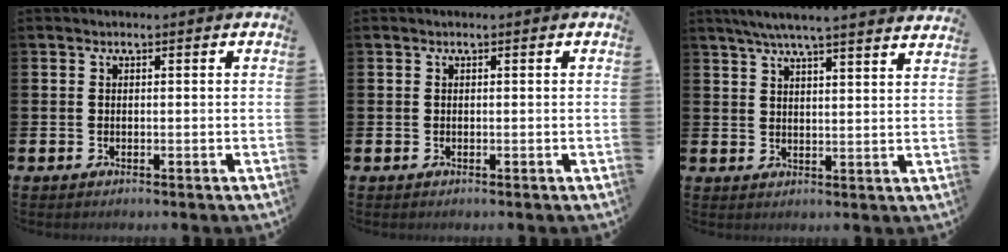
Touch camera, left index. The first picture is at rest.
{"total": 0.0}
{"total": 5.9, "force": [5.5, -0.2, 1.9], "torque": [-0.047, -0.024, 0.098]}